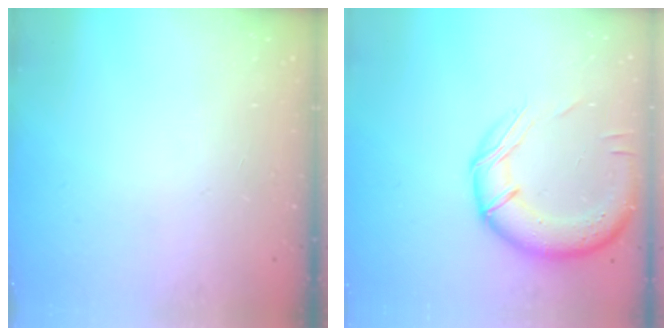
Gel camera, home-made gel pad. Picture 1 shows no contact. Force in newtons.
{"total": 16.5, "press": 16.2, "slide": 2.9}